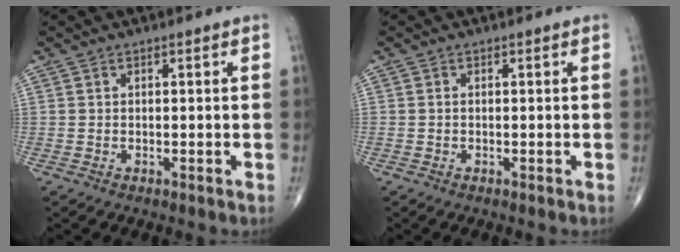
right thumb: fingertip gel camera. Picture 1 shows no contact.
{"total": 0.0}